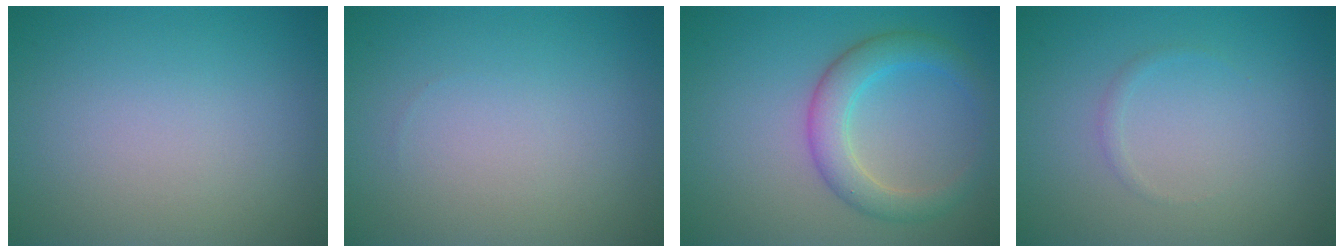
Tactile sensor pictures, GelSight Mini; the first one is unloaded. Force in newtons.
{"total": 0.0}
{"total": 3.9, "press": 3.9, "slide": 0.0}
{"total": 0.6, "press": 0.6, "slide": 0.1}